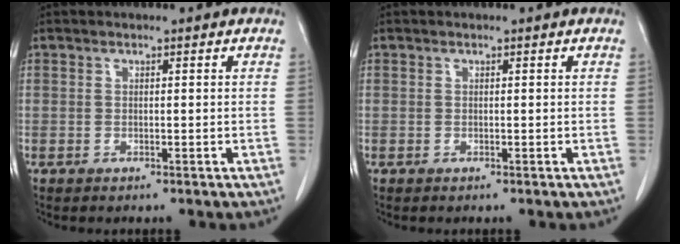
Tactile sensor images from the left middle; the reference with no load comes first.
{"total": 0.0}